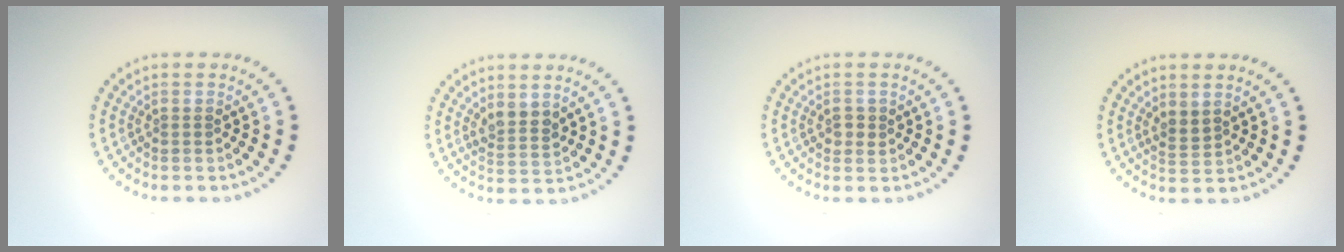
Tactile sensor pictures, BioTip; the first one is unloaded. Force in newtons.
{"total": 2.2, "press": 2.0, "slide": 1.0}
{"total": 1.4, "press": 1.3, "slide": 0.2}
{"total": 1.4, "press": 1.2, "slide": 0.8}